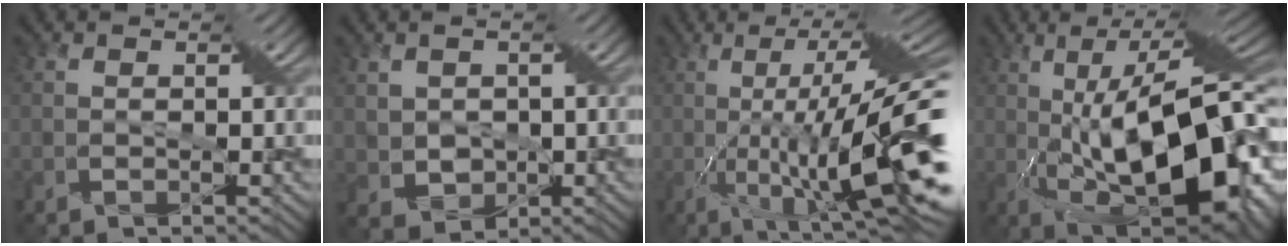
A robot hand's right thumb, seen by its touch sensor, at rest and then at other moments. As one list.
[{"total": 2.9, "force": [0.8, 2.5, 1.1], "torque": [-0.058, -0.017, 0.020]}, {"total": 17.3, "force": [-1.9, 2.2, 17.1], "torque": [-0.273, 0.003, -0.015]}, {"total": 16.5, "force": [-0.2, 4.5, 15.9], "torque": [-0.279, 0.013, 0.002]}]